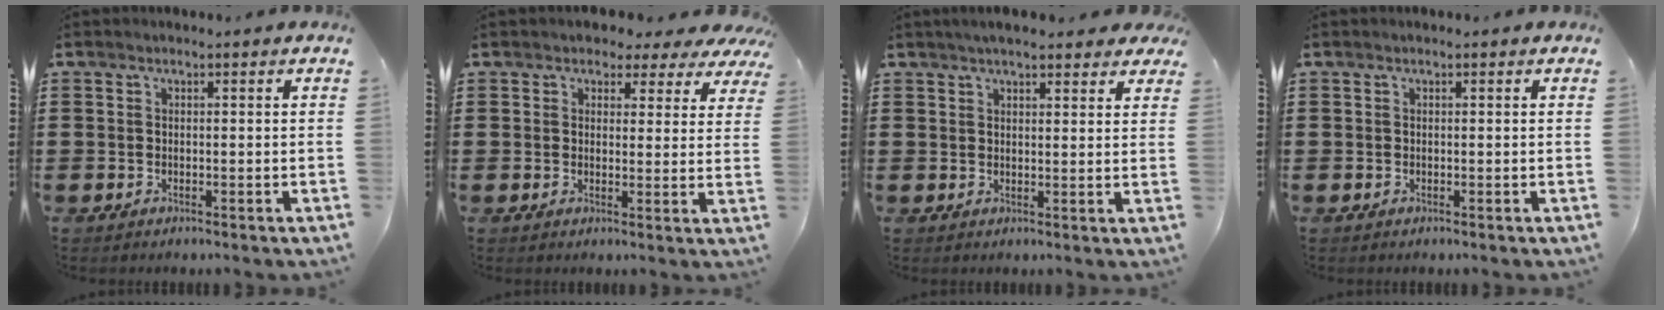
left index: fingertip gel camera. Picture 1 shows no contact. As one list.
[{"total": 3.0, "force": [2.3, 1.7, 0.8], "torque": [-0.022, -0.003, 0.037]}, {"total": 4.1, "force": [3.5, 0.9, 1.9], "torque": [-0.044, 0.003, 0.064]}, {"total": 0.0}]